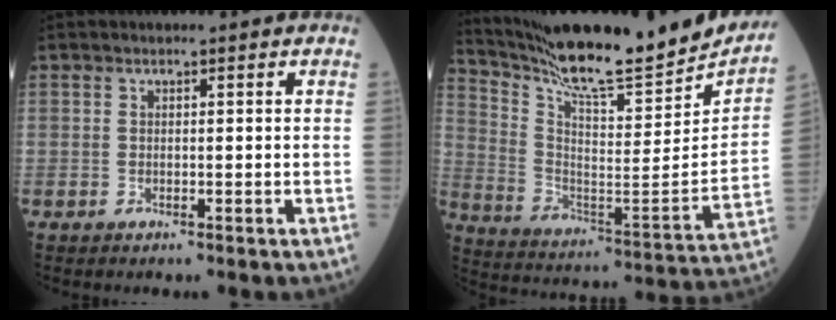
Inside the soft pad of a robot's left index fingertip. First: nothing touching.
{"total": 23.1, "force": [21.1, 0.7, 9.5], "torque": [-0.169, -0.073, 0.322]}